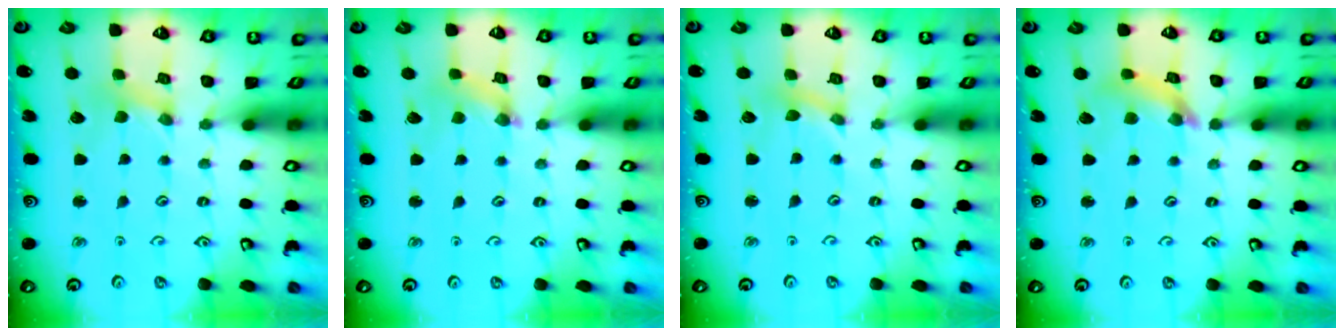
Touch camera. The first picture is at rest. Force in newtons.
{"total": 1.3, "press": 1.3, "slide": 0.3}
{"total": 0.8, "press": 0.8, "slide": 0.0}
{"total": 8.4, "press": 8.4, "slide": 0.9}